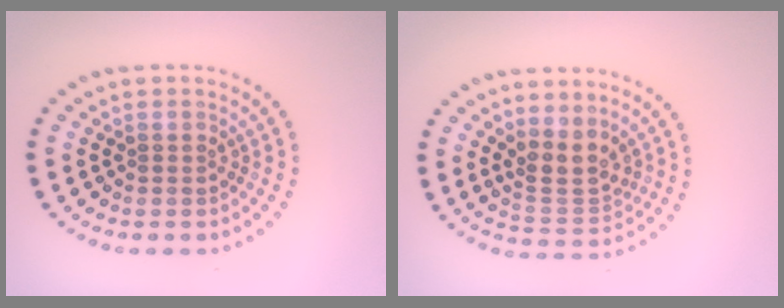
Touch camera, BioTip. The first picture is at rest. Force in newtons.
{"total": 2.9, "press": 2.4, "slide": 1.6}